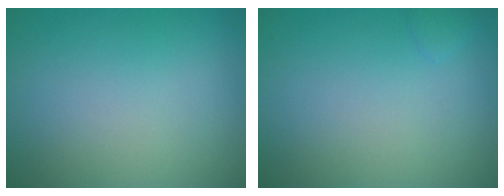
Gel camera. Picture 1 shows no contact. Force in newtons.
{"total": 0.5, "press": 0.5, "slide": 0.0}